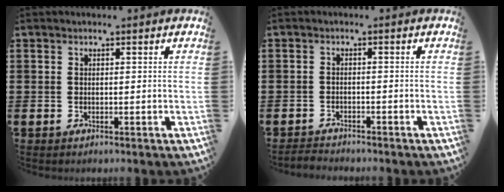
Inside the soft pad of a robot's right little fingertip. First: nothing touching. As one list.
[{"total": 1.3, "force": [-1.3, 0.1, -0.1], "torque": [-0.003, 0.003, -0.029]}]